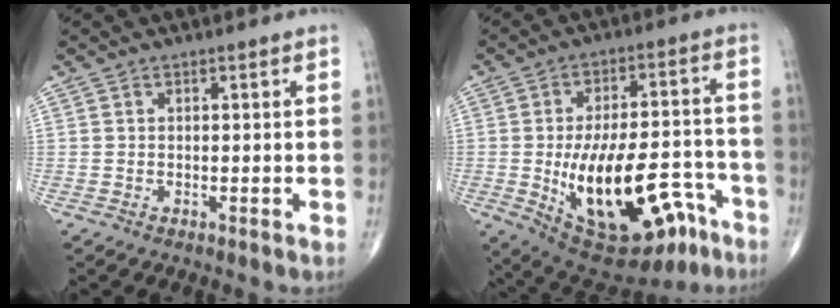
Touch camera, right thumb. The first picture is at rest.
{"total": 22.6, "force": [-8.7, 10.8, 17.8], "torque": [-0.269, 0.038, -0.111]}